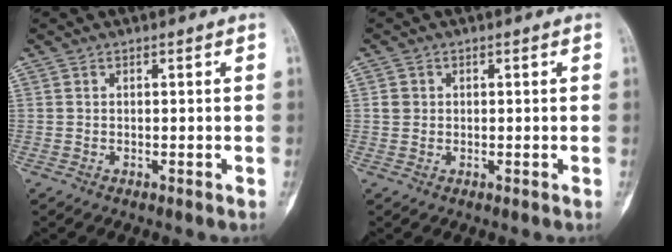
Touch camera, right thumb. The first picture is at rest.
{"total": 1.6, "force": [0.3, 1.5, 0.5], "torque": [-0.003, 0.002, 0.005]}